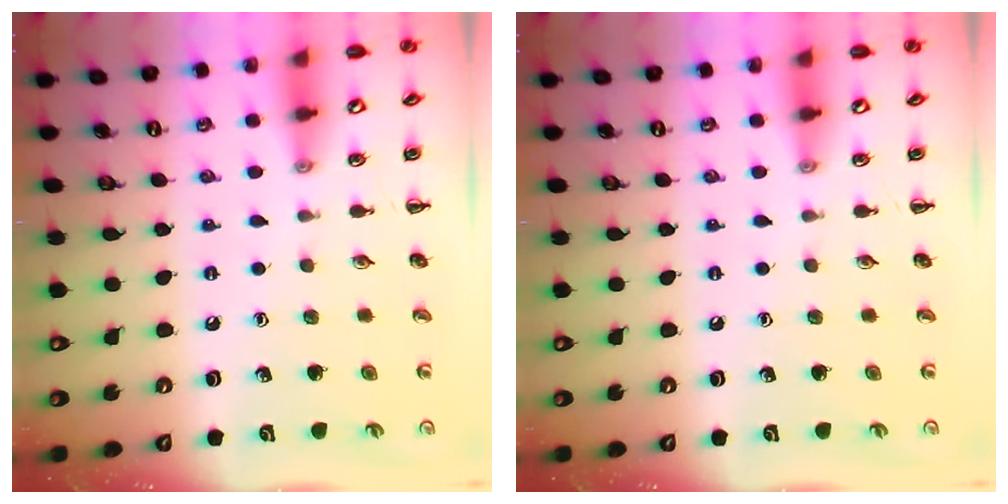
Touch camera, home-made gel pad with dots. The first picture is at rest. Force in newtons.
{"total": 0.0}